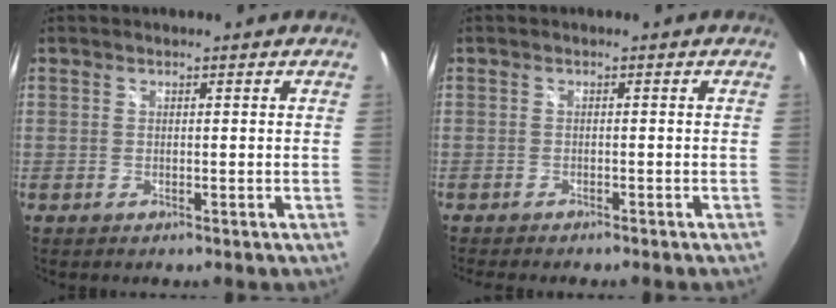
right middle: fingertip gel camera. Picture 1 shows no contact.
{"total": 3.1, "force": [-2.8, 0.1, 1.3], "torque": [-0.027, -0.013, -0.045]}